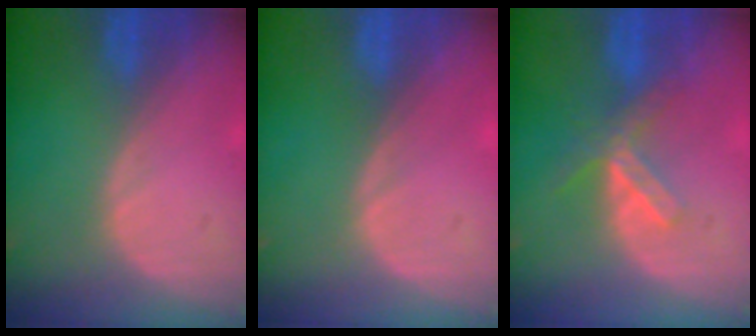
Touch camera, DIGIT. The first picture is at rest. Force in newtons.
{"total": 0.0}
{"total": 5.2, "press": 5.0, "slide": 1.7}